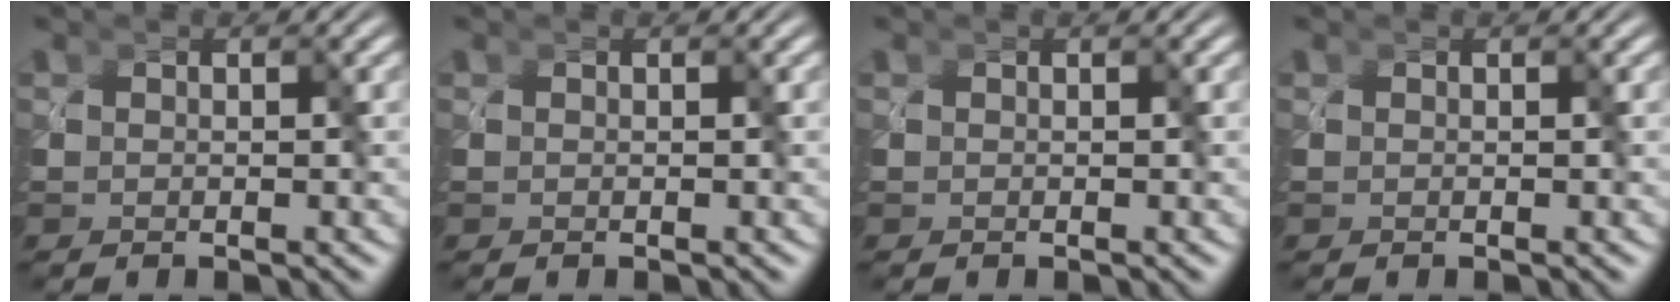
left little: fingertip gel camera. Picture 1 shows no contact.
{"total": 0.0}
{"total": 0.0}
{"total": 0.0}